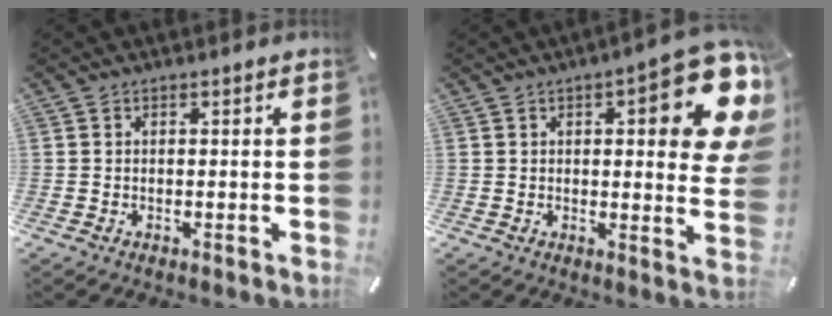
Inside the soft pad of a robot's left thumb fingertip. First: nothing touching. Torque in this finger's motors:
{"motor_torque": [1.64, 1.75, 0.47, -0.29, 0.13]}